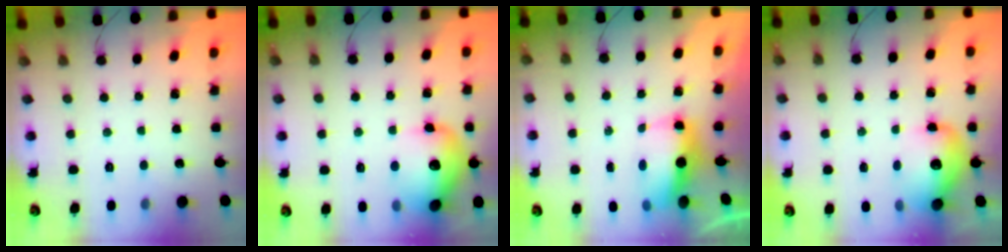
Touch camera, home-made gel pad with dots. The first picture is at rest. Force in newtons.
{"total": 17.1, "press": 17.1, "slide": 1.3}
{"total": 8.0, "press": 7.9, "slide": 0.9}
{"total": 12.7, "press": 12.3, "slide": 3.1}